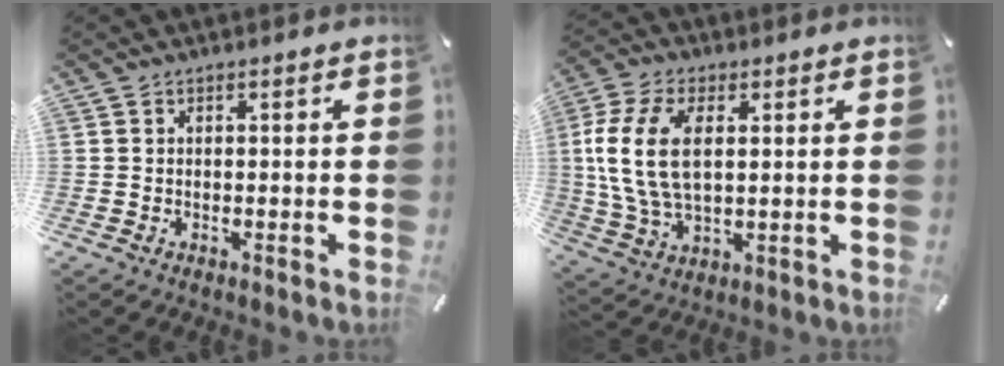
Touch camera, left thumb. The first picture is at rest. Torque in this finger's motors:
{"motor_torque": [0.38, 1.58, 2.35, -0.42, 0.40]}